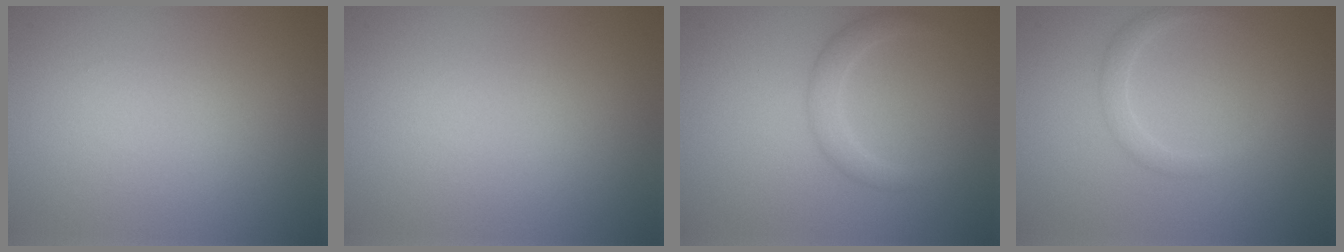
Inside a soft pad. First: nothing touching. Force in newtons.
{"total": 0.0}
{"total": 1.9, "press": 1.9, "slide": 0.1}
{"total": 1.4, "press": 1.4, "slide": 0.0}